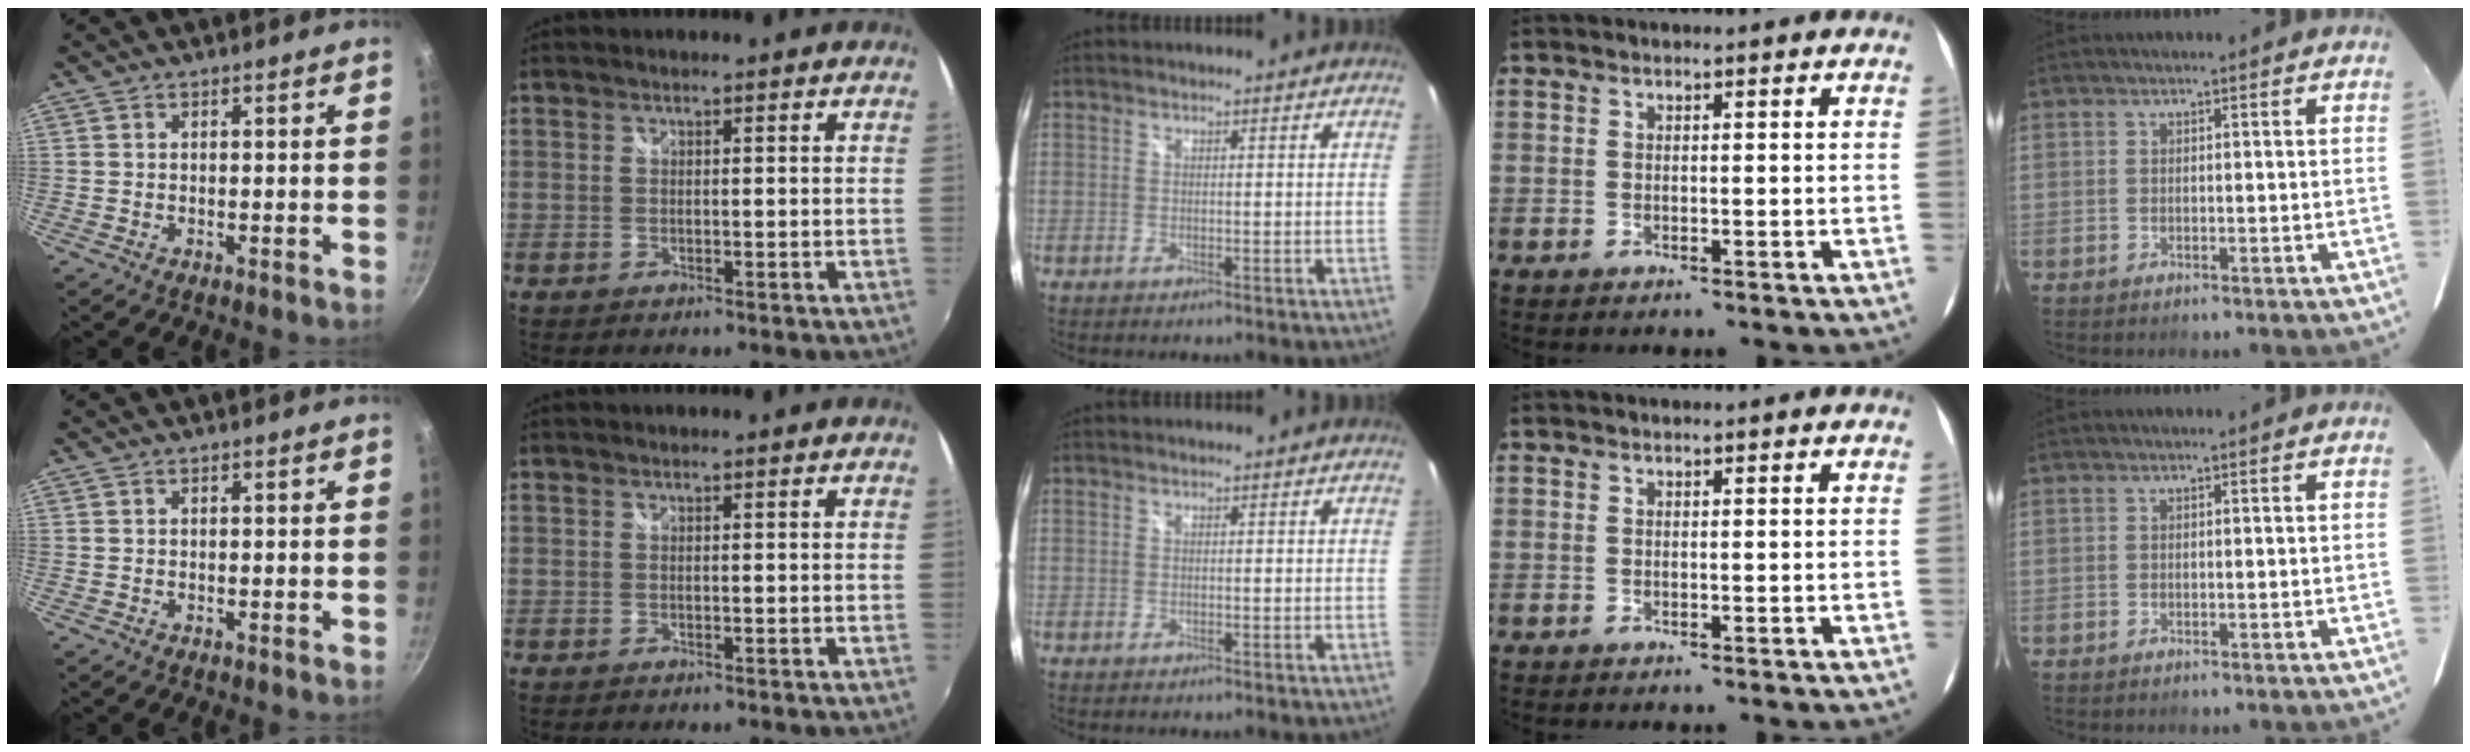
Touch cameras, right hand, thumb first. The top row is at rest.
{}